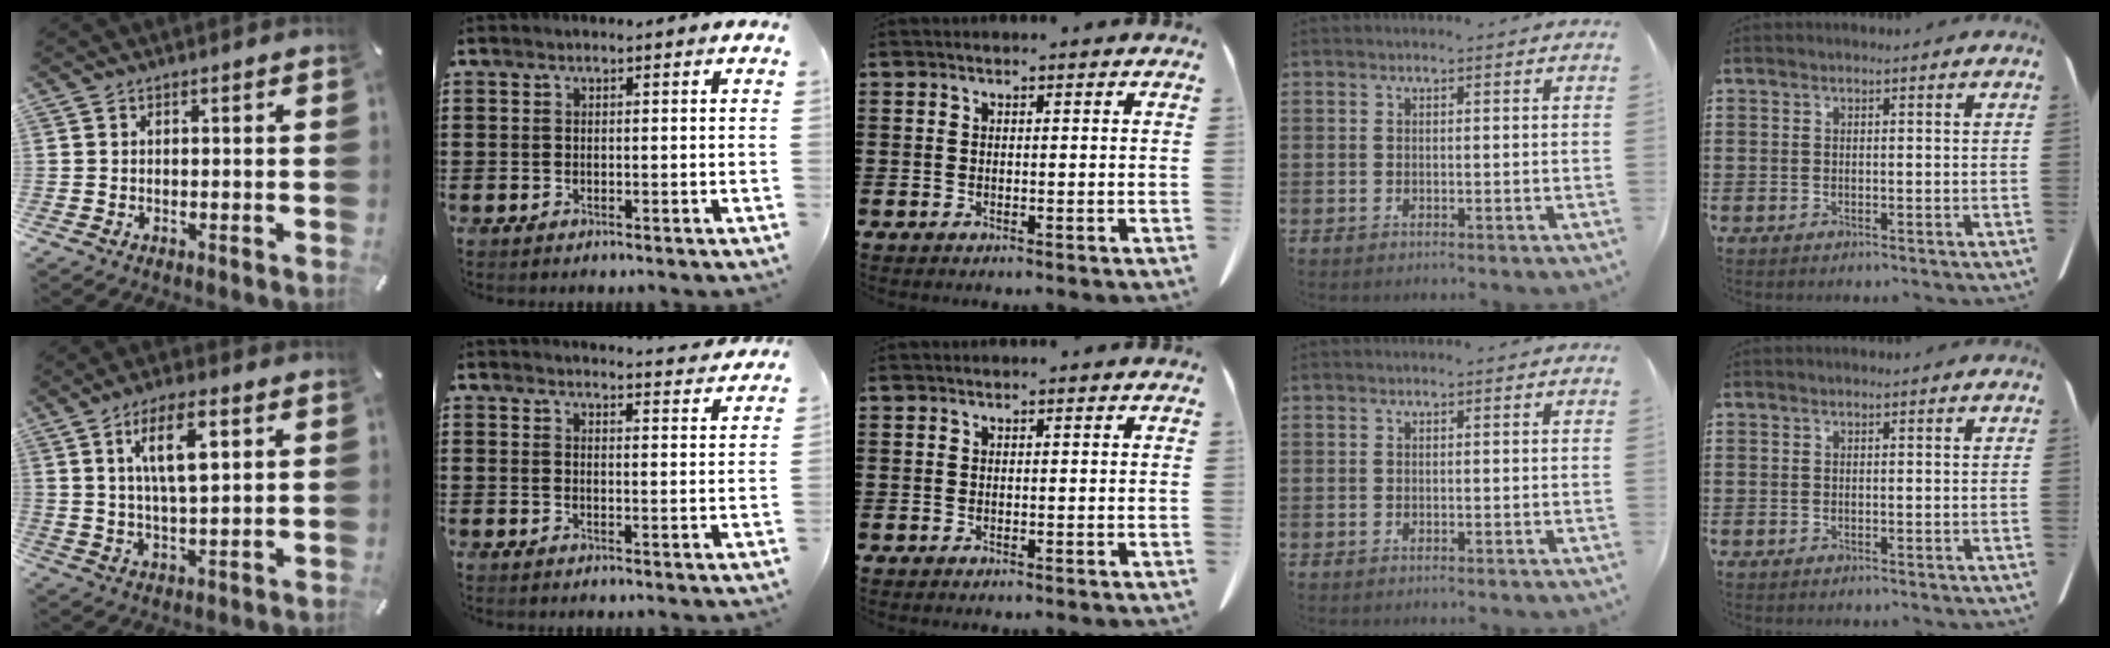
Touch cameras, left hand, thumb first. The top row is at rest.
{"thumb": {"total": 10.9, "force": [4.5, 3.9, 9.1], "torque": [-0.160, 0.000, 0.074]}, "index": {"total": 3.2, "force": [3.1, -0.4, 0.3], "torque": [-0.008, -0.022, 0.055]}}